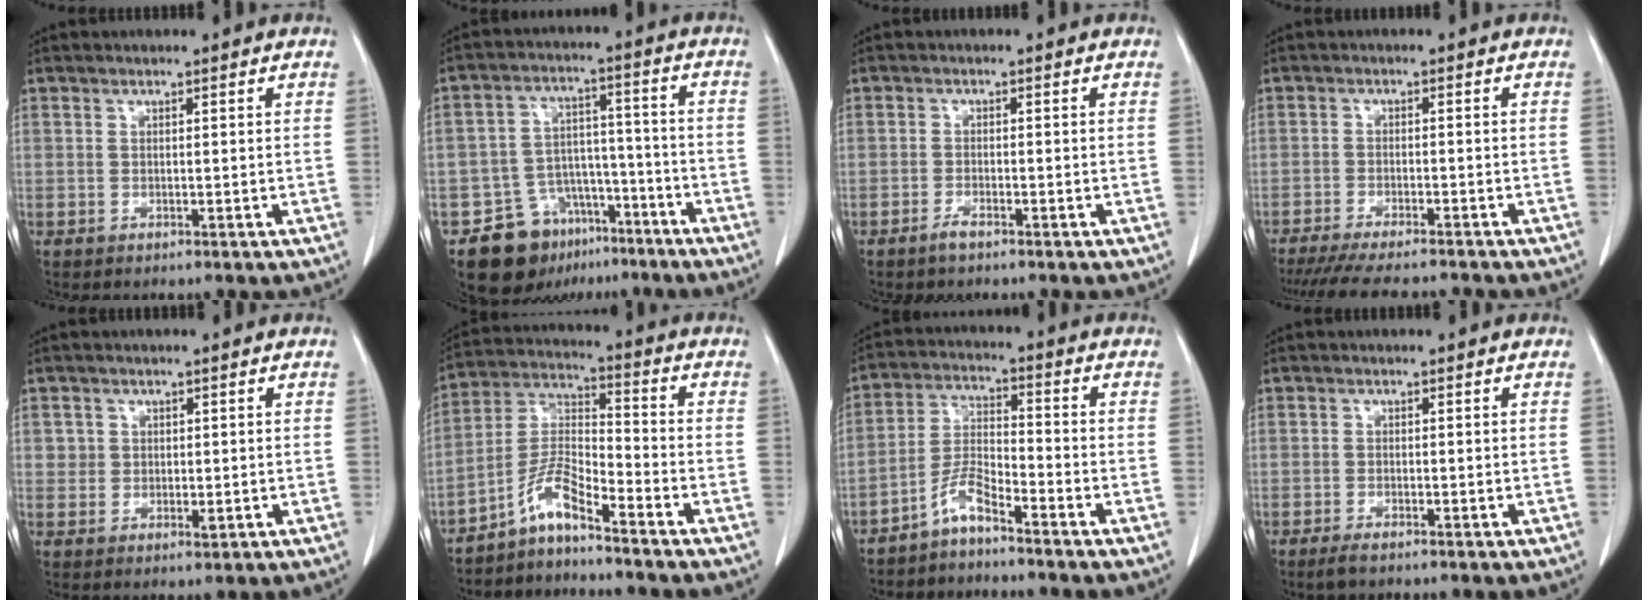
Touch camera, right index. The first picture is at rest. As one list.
[{"total": 10.4, "force": [-6.4, 7.3, 3.9], "torque": [-0.063, 0.031, -0.096]}, {"total": 1.7, "force": [-1.1, 0.1, 1.3], "torque": [-0.024, -0.001, -0.023]}, {"total": 8.3, "force": [-7.6, -0.4, 3.2], "torque": [-0.040, -0.013, -0.127]}, {"total": 2.3, "force": [0.6, 2.1, 0.7], "torque": [-0.002, -0.003, 0.006]}, {"total": 6.3, "force": [-4.9, 0.2, 3.9], "torque": [-0.081, 0.007, -0.103]}, {"total": 4.8, "force": [-3.9, 0.2, 2.8], "torque": [-0.060, -0.006, -0.085]}, {"total": 1.6, "force": [-0.9, 0.2, 1.3], "torque": [-0.025, -0.003, -0.018]}]